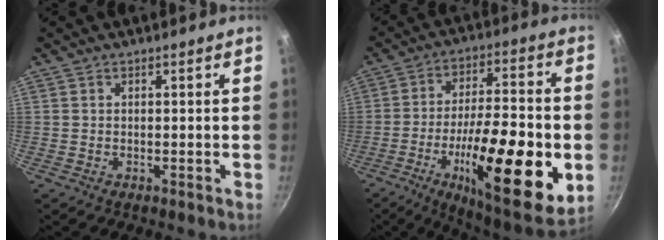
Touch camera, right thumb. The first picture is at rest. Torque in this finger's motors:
{"motor_torque": [2.46, 2.55, 2.43, -0.33, 0.67]}